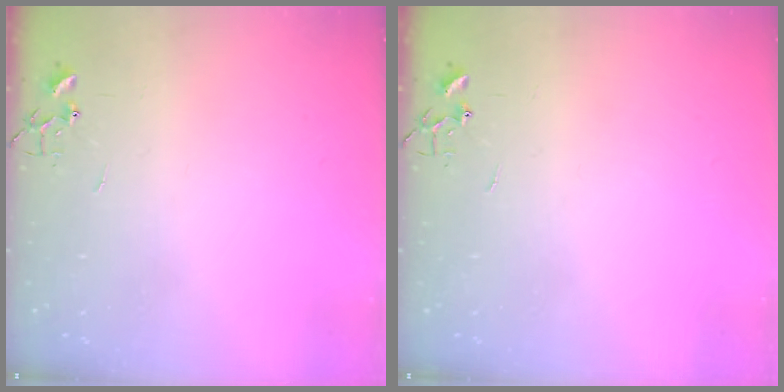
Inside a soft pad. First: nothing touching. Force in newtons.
{"total": 0.0}